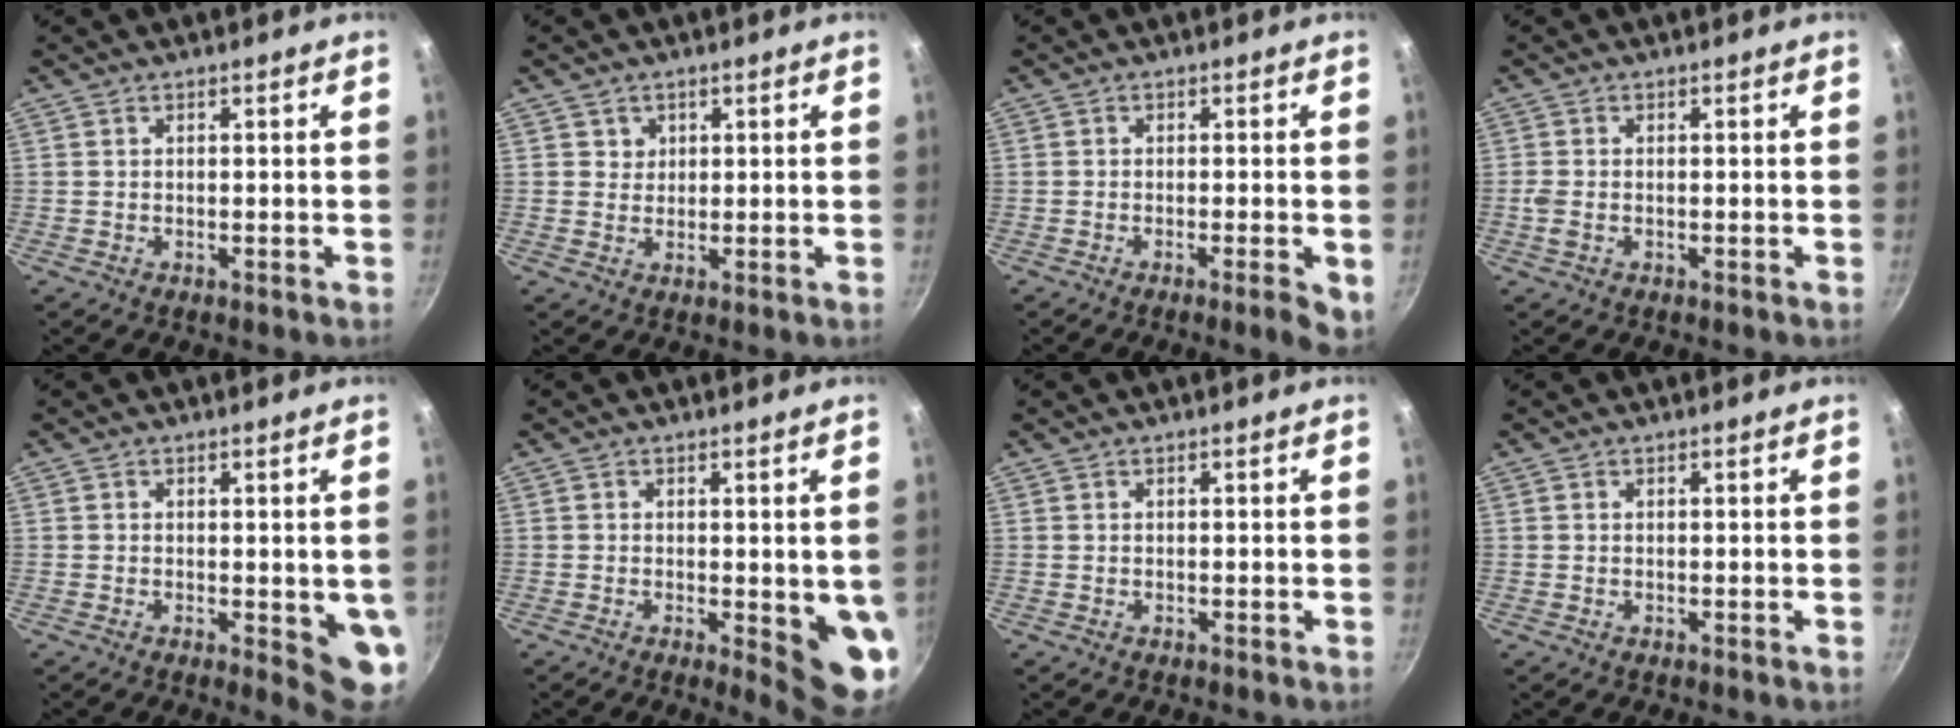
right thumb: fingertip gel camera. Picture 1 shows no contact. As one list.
[{"total": 2.3, "force": [0.9, 2.1, 0.2], "torque": [0.015, 0.003, 0.012]}, {"total": 4.5, "force": [-1.7, 0.8, 4.1], "torque": [-0.055, 0.004, -0.024]}, {"total": 2.0, "force": [-0.6, 1.2, 1.5], "torque": [-0.038, 0.001, -0.014]}, {"total": 6.2, "force": [-0.6, 2.3, 5.7], "torque": [-0.055, -0.011, -0.006]}, {"total": 8.1, "force": [-0.9, 2.6, 7.6], "torque": [-0.075, -0.015, -0.008]}, {"total": 0.0}, {"total": 0.0}]